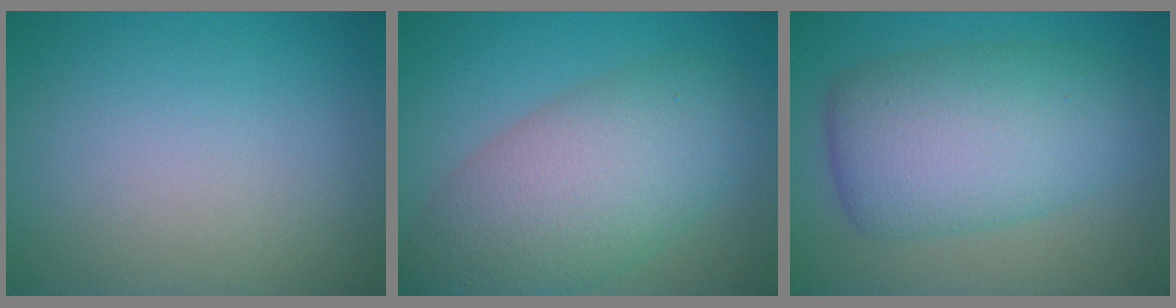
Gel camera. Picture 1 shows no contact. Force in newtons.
{"total": 9.0, "press": 9.0, "slide": 0.4}
{"total": 7.7, "press": 7.7, "slide": 0.1}